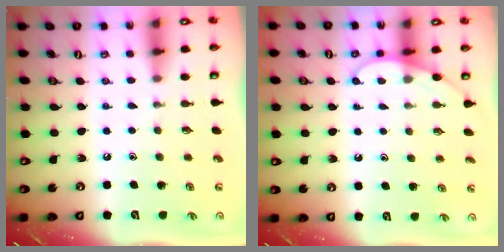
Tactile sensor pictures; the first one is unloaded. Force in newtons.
{"total": 4.6, "press": 4.5, "slide": 0.4}